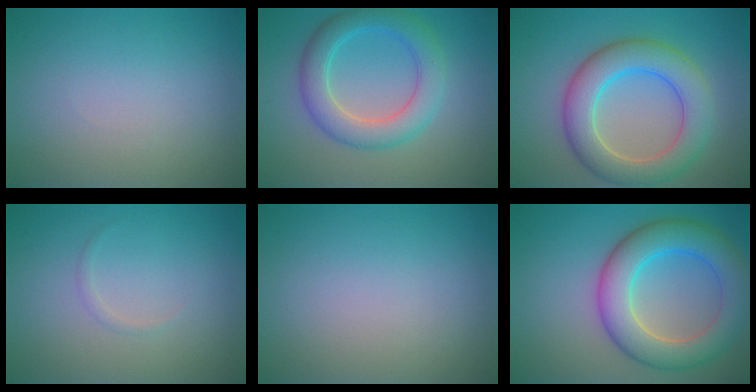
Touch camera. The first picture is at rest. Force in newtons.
{"total": 5.0, "press": 5.0, "slide": 0.1}
{"total": 6.9, "press": 6.9, "slide": 0.3}
{"total": 0.6, "press": 0.6, "slide": 0.1}
{"total": 0.0}
{"total": 7.9, "press": 7.9, "slide": 0.3}